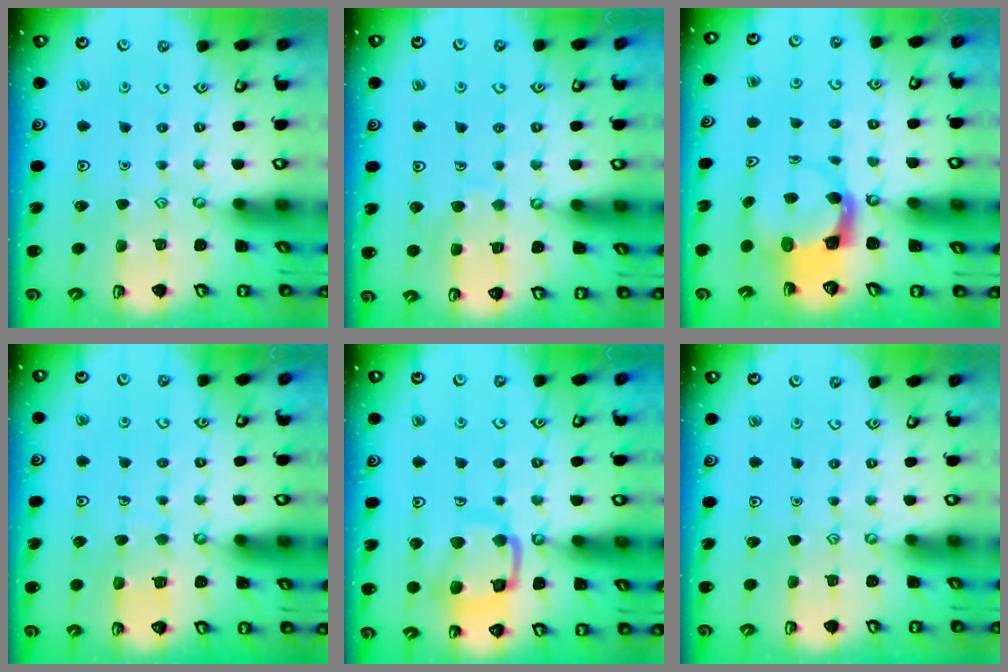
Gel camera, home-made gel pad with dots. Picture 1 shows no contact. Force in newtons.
{"total": 6.7, "press": 6.6, "slide": 0.7}
{"total": 3.7, "press": 3.6, "slide": 0.6}
{"total": 6.0, "press": 6.0, "slide": 0.3}
{"total": 13.4, "press": 13.3, "slide": 1.4}
{"total": 0.0}